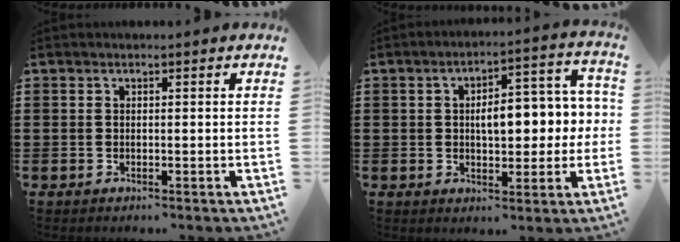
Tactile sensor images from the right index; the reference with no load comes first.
{"total": 7.5, "force": [0.0, 3.8, 6.4], "torque": [-0.093, -0.001, -0.012]}